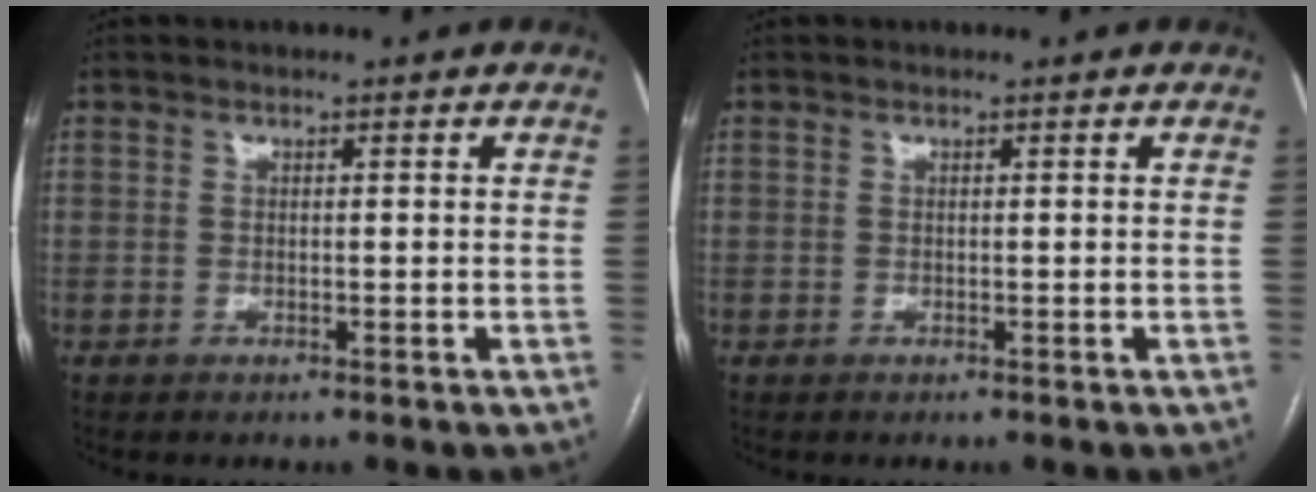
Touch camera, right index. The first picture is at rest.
{"total": 0.0}